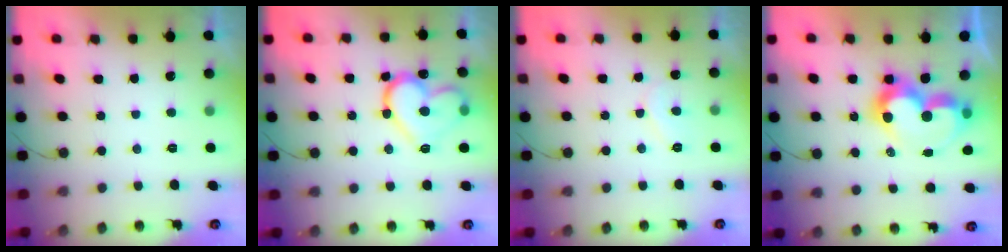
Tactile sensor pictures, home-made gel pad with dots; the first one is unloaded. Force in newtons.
{"total": 16.2, "press": 16.2, "slide": 1.4}
{"total": 5.7, "press": 5.7, "slide": 0.8}
{"total": 12.4, "press": 12.3, "slide": 1.0}